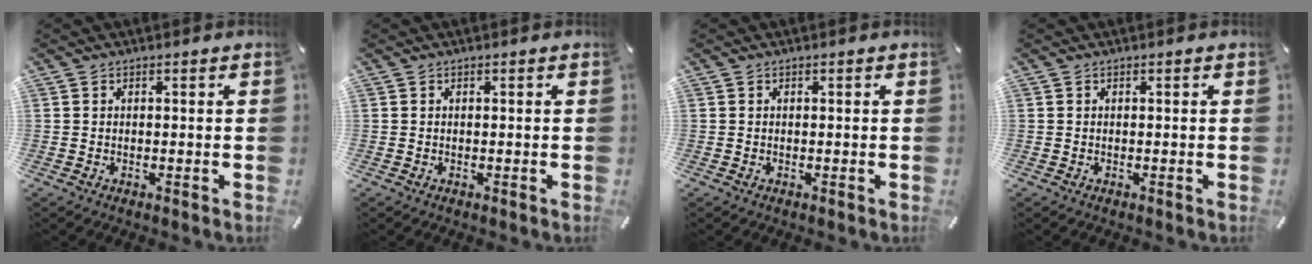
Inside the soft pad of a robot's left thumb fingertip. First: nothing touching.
{"total": 0.0}
{"total": 0.0}
{"total": 0.0}